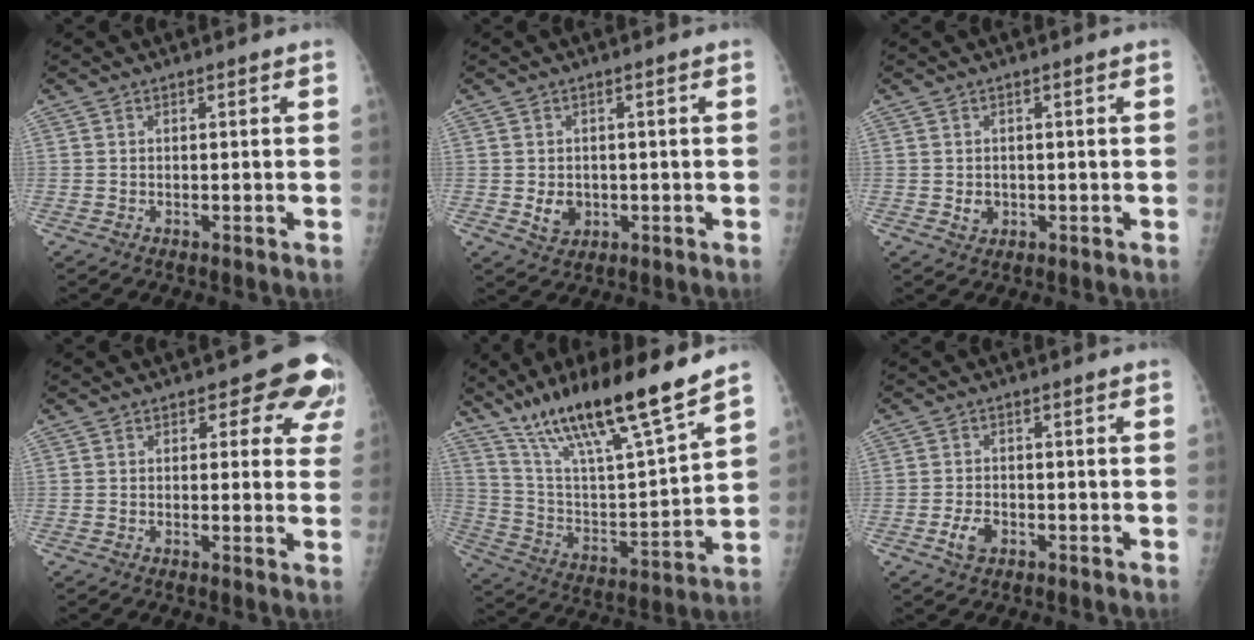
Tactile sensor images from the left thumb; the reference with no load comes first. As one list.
[{"total": 3.8, "force": [-0.5, 3.1, 2.2], "torque": [-0.022, -0.001, 0.001]}, {"total": 2.1, "force": [-0.2, 1.8, 1.1], "torque": [-0.008, 0.000, 0.003]}, {"total": 7.9, "force": [4.3, 4.7, 4.7], "torque": [-0.003, -0.015, 0.032]}, {"total": 21.1, "force": [15.6, 2.1, 14.1], "torque": [-0.224, -0.068, 0.284]}, {"total": 3.4, "force": [-1.5, 2.1, 2.2], "torque": [-0.042, 0.008, -0.026]}]